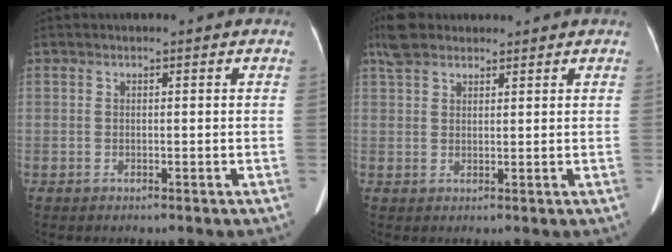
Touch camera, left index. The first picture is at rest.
{"total": 5.2, "force": [4.1, 2.2, 2.4], "torque": [-0.059, 0.027, 0.083]}